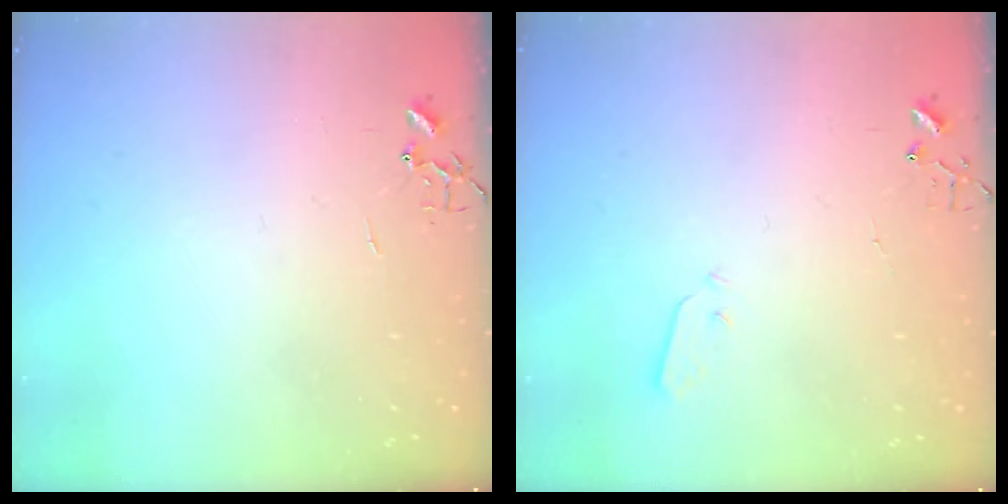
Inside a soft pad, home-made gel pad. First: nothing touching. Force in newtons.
{"total": 2.0, "press": 2.0, "slide": 0.4}